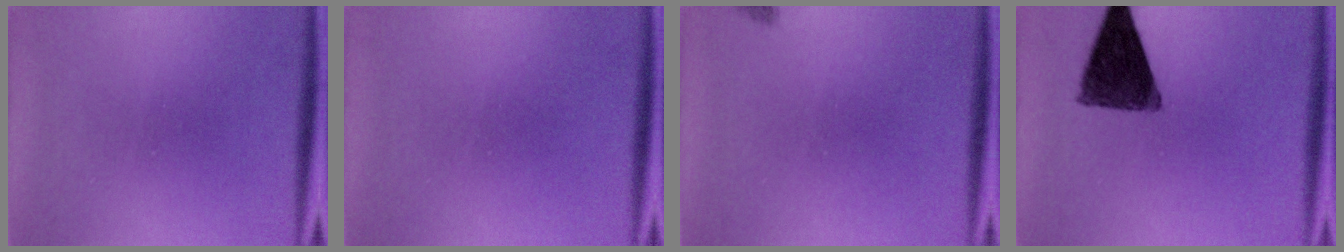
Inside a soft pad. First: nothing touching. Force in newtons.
{"total": 1.7}
{"total": 1.3}
{"total": 11.9}